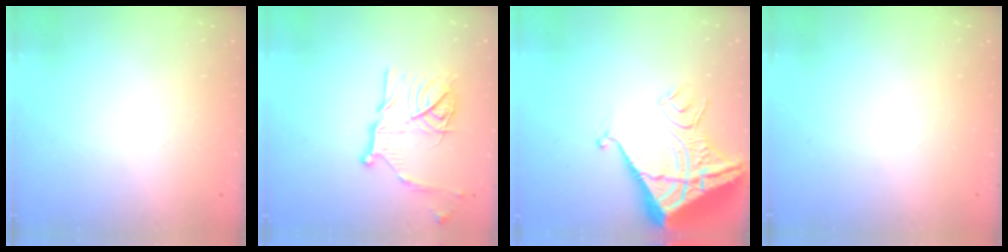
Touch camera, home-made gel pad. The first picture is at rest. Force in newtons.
{"total": 18.0, "press": 18.0, "slide": 1.5}
{"total": 11.5, "press": 11.5, "slide": 1.2}
{"total": 0.0}